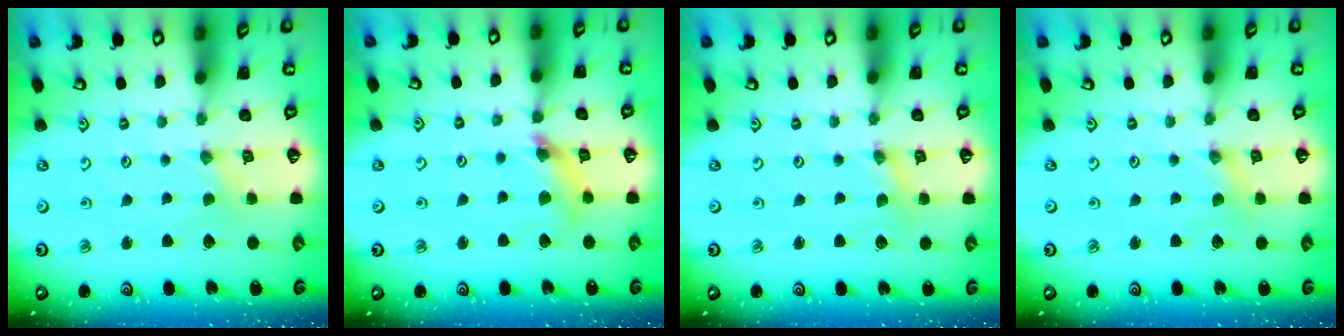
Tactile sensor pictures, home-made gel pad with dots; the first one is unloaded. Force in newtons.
{"total": 9.9, "press": 9.8, "slide": 1.1}
{"total": 1.2, "press": 1.2, "slide": 0.2}
{"total": 0.0}